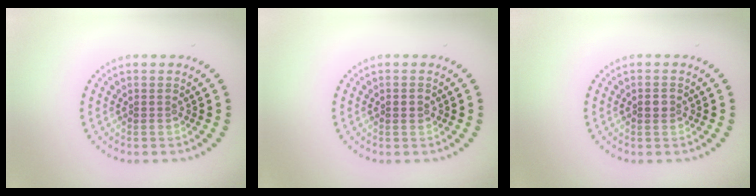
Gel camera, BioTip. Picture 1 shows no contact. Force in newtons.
{"total": 1.0, "press": 1.0, "slide": 0.1}
{"total": 1.2, "press": 1.2, "slide": 0.2}